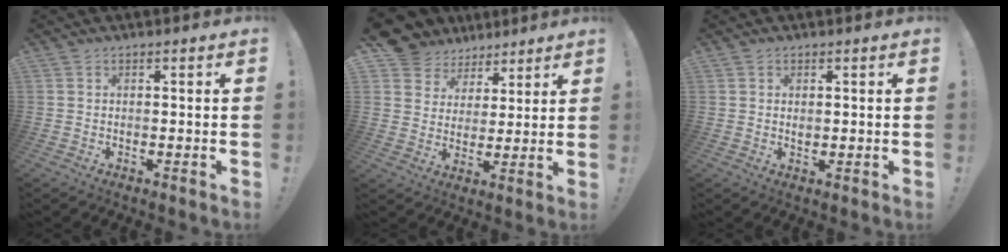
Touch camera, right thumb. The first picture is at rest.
{"total": 8.7, "force": [5.5, 6.7, 1.0], "torque": [-0.023, -0.042, 0.113]}
{"total": 1.1, "force": [0.4, 1.0, 0.4], "torque": [0.000, 0.000, 0.005]}